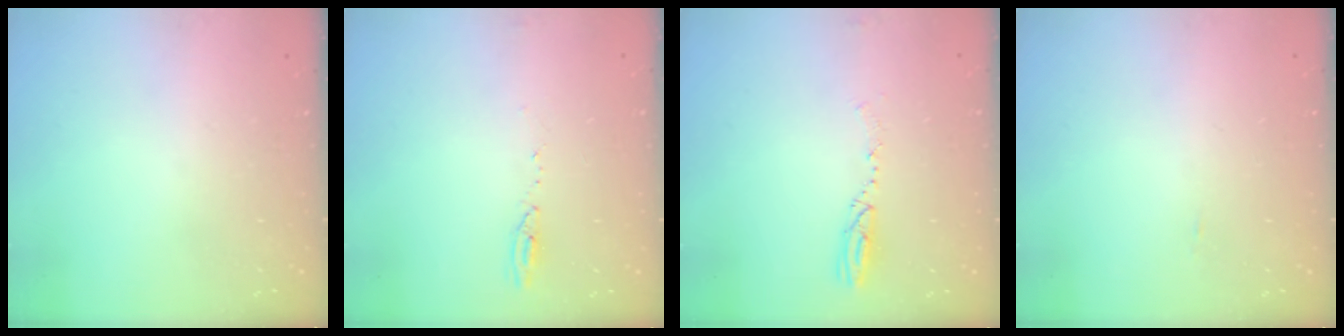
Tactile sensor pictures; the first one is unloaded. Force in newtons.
{"total": 4.1, "press": 3.9, "slide": 1.4}
{"total": 3.9, "press": 3.8, "slide": 0.5}
{"total": 16.9, "press": 3.1, "slide": 16.6}